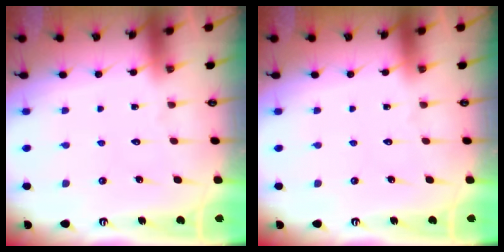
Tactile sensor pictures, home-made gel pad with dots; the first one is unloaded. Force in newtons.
{"total": 0.0}